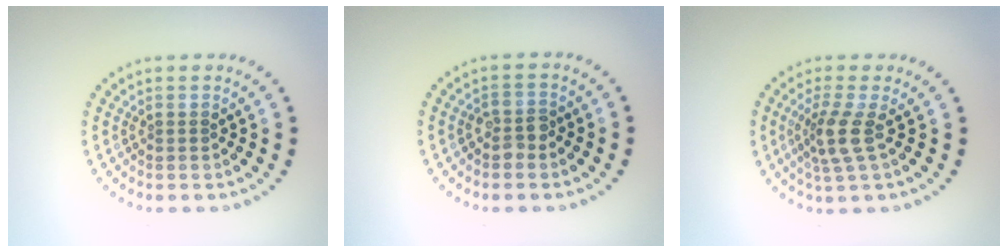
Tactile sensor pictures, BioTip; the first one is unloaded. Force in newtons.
{"total": 1.7, "press": 1.7, "slide": 0.4}
{"total": 2.9, "press": 2.2, "slide": 1.9}